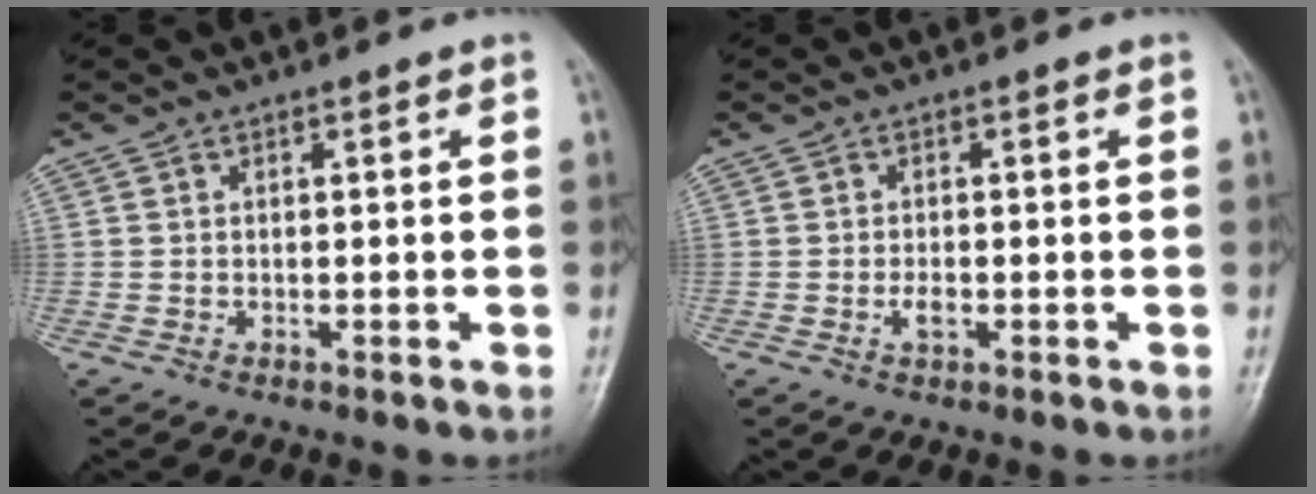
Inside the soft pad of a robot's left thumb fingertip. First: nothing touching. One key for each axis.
{"total": 2.1, "fx": -0.6, "fy": 1.0, "fz": 1.7, "tx": -0.028, "ty": 0.002, "tz": -0.011}